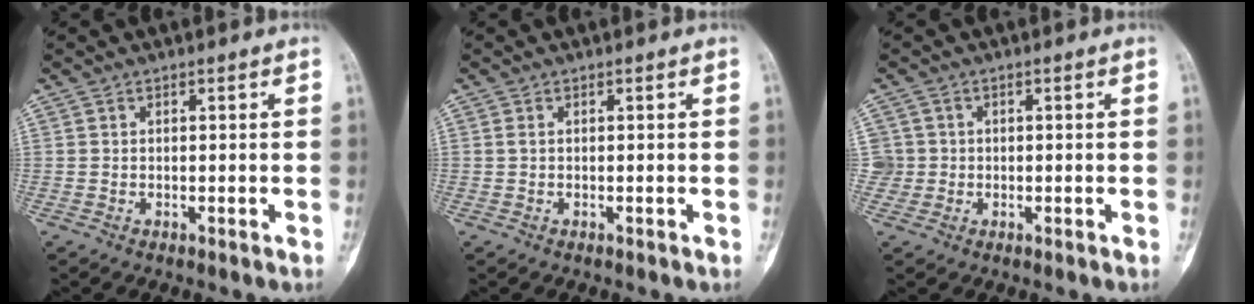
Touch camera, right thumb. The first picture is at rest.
{"total": 0.6, "force": [0.2, 0.3, 0.5], "torque": [-0.015, 0.004, 0.004]}
{"total": 3.1, "force": [0.1, 3.1, -0.1], "torque": [0.025, 0.008, 0.001]}